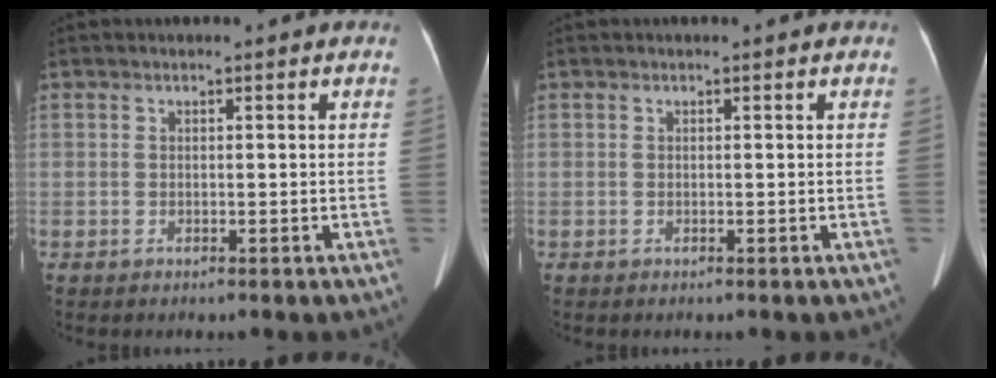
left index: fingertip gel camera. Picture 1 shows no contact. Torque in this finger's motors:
{"motor_torque": [-0.01, 0.16, 0.04, 0.01]}